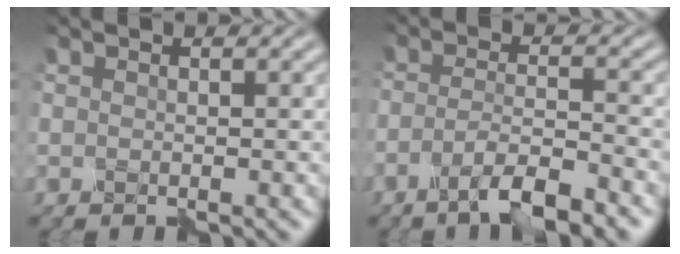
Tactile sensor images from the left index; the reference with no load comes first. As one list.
[{"total": 5.0, "force": [-3.1, 1.0, 3.7], "torque": [-0.063, 0.003, -0.061]}]